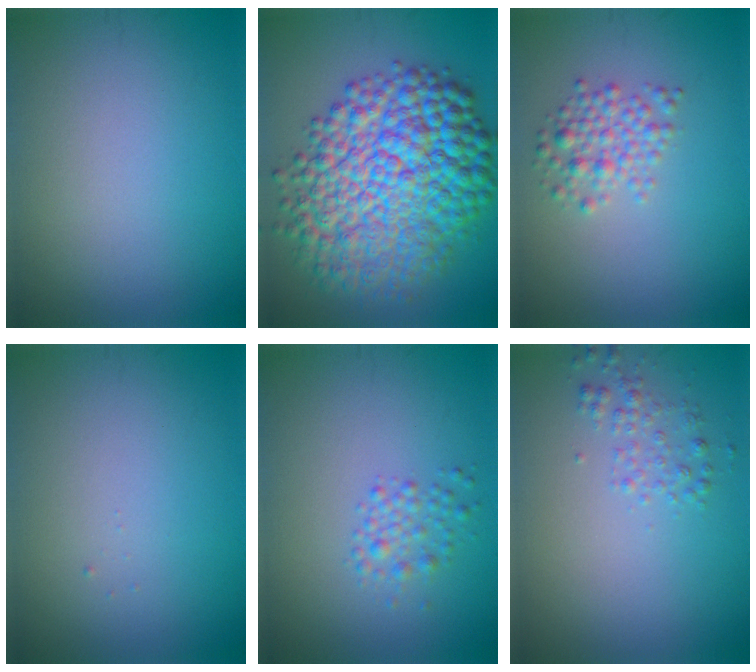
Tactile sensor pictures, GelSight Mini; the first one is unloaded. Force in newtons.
{"total": 13.6, "press": 13.6, "slide": 0.1}
{"total": 2.6, "press": 2.6, "slide": 0.2}
{"total": 0.0}
{"total": 1.8, "press": 1.8, "slide": 0.1}
{"total": 1.6, "press": 1.6, "slide": 0.0}